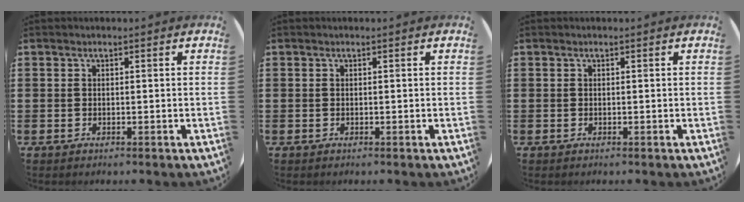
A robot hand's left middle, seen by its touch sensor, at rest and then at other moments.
{"total": 0.0}
{"total": 0.0}